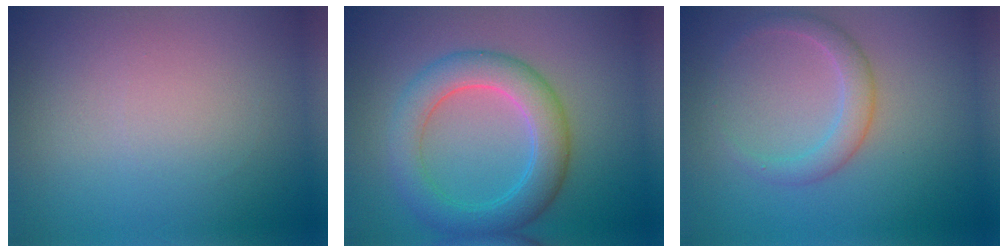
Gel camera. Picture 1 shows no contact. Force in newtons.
{"total": 5.3, "press": 5.3, "slide": 0.1}
{"total": 2.3, "press": 2.3, "slide": 0.1}